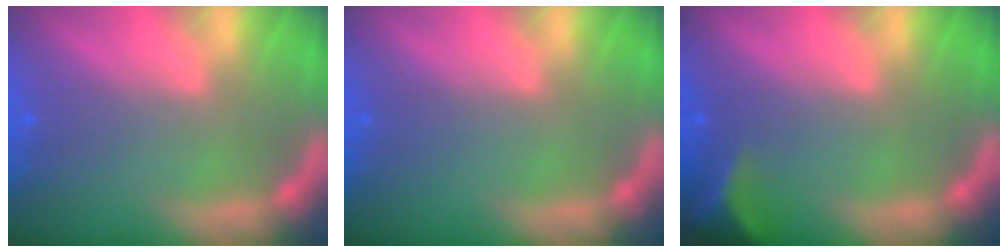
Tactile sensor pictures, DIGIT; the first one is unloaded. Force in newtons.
{"total": 0.0}
{"total": 4.5}